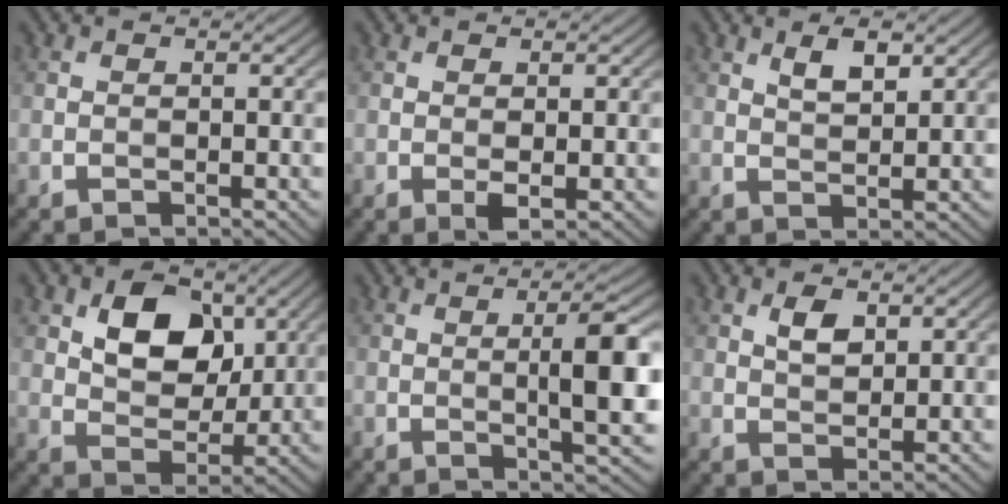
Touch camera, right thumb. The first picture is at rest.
{"total": 1.1, "force": [-0.1, 0.3, 1.0], "torque": [-0.021, -0.003, -0.004]}
{"total": 3.2, "force": [1.9, 1.1, 2.4], "torque": [-0.046, -0.003, 0.038]}
{"total": 8.8, "force": [3.1, 5.9, 5.8], "torque": [-0.108, -0.001, 0.048]}
{"total": 6.8, "force": [0.3, 1.2, 6.7], "torque": [-0.108, 0.005, 0.006]}
{"total": 2.6, "force": [1.1, 1.5, 1.8], "torque": [-0.036, 0.000, 0.023]}